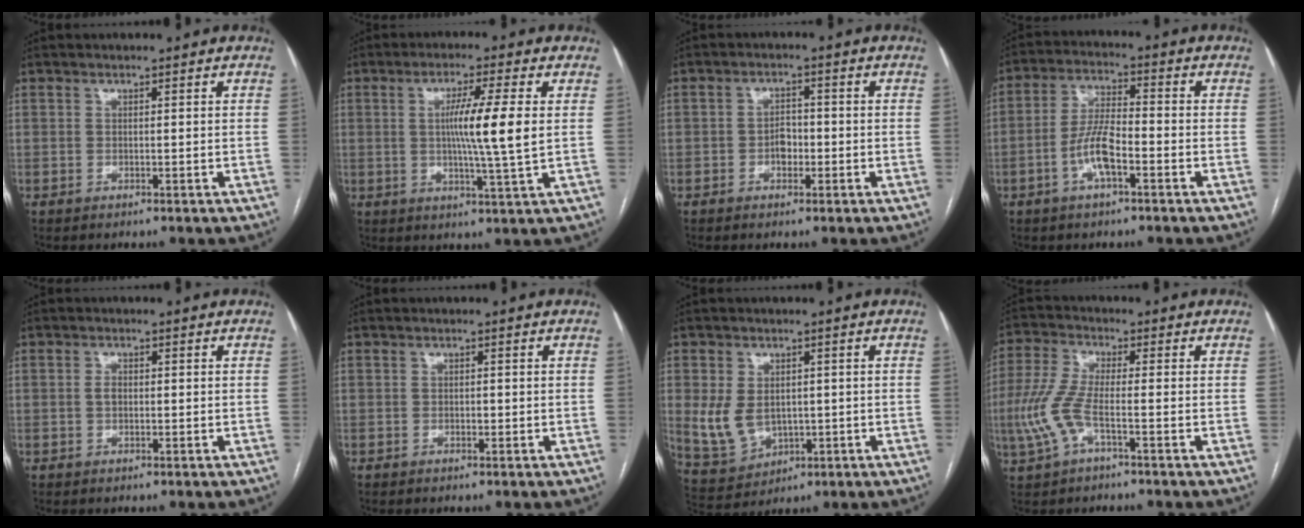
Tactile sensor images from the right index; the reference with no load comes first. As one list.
[{"total": 8.9, "force": [0.9, -0.8, 8.8], "torque": [-0.155, -0.007, 0.013]}, {"total": 2.9, "force": [-0.9, 1.8, 2.1], "torque": [-0.031, 0.007, -0.016]}, {"total": 7.2, "force": [-2.8, 2.0, 6.4], "torque": [-0.135, 0.008, -0.054]}, {"total": 1.5, "force": [0.0, 0.9, 1.1], "torque": [-0.021, 0.003, -0.002]}, {"total": 0.8, "force": [-0.2, 0.5, 0.6], "torque": [-0.011, 0.001, -0.004]}, {"total": 7.7, "force": [0.0, 5.9, 5.0], "torque": [-0.106, 0.004, 0.023]}, {"total": 7.1, "force": [-2.3, 1.7, 6.5], "torque": [-0.163, 0.003, -0.053]}]